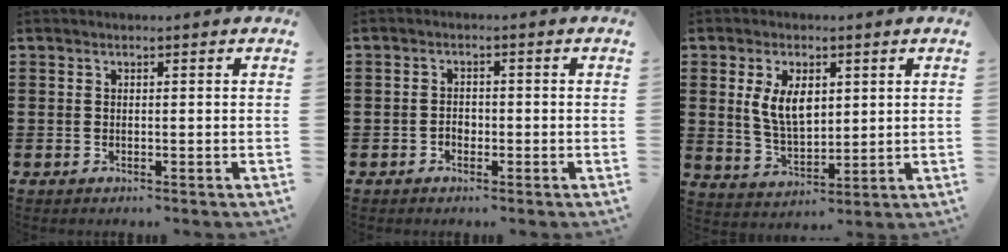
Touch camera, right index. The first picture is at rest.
{"total": 1.6, "force": [-0.7, 1.1, 0.9], "torque": [-0.019, 0.001, -0.015]}
{"total": 7.0, "force": [1.9, 3.8, 5.5], "torque": [-0.118, 0.004, 0.030]}